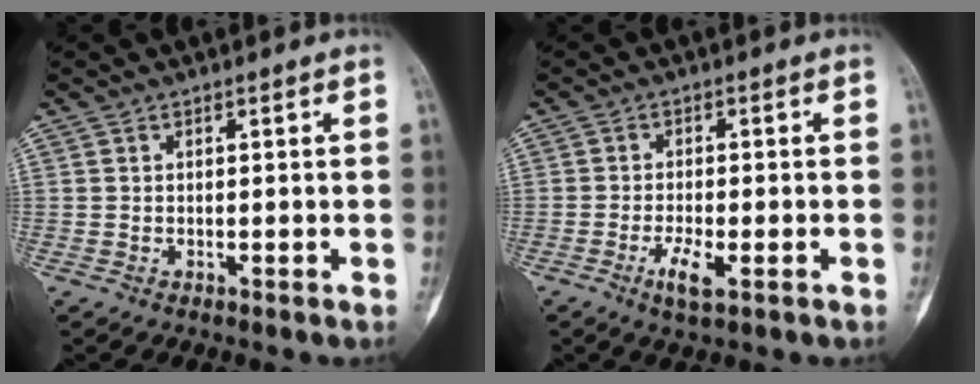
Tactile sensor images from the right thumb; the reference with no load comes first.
{"total": 4.4, "force": [-1.9, 1.3, 3.8], "torque": [-0.075, -0.001, -0.031]}